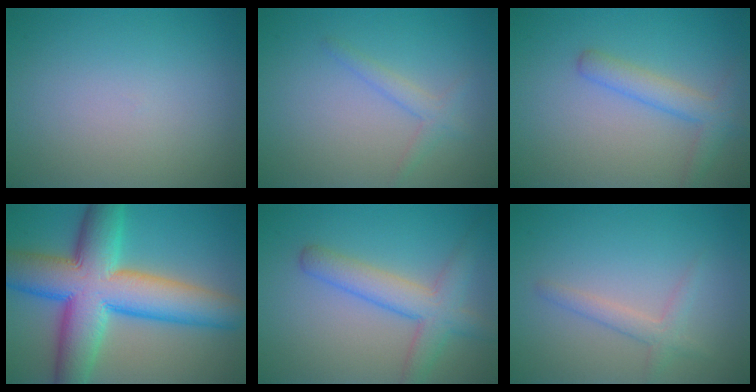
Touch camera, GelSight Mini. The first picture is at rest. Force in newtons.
{"total": 1.6, "press": 1.6, "slide": 0.1}
{"total": 2.9, "press": 2.9, "slide": 0.2}
{"total": 13.0, "press": 13.0, "slide": 0.2}
{"total": 4.6, "press": 4.6, "slide": 0.3}
{"total": 1.9, "press": 1.9, "slide": 0.1}